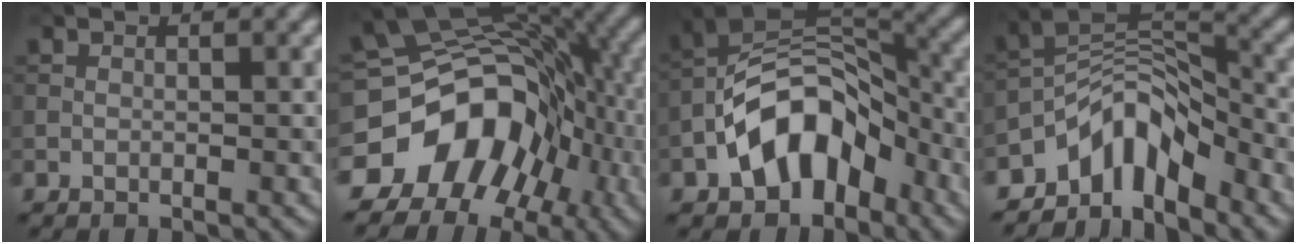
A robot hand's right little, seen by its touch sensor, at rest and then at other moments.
{"total": 12.6, "force": [-5.4, 9.4, 6.4], "torque": [-0.114, 0.005, -0.099]}
{"total": 9.0, "force": [-4.1, 5.5, 5.9], "torque": [-0.084, 0.018, -0.085]}
{"total": 6.1, "force": [-4.4, 2.8, 3.0], "torque": [-0.034, 0.002, -0.094]}